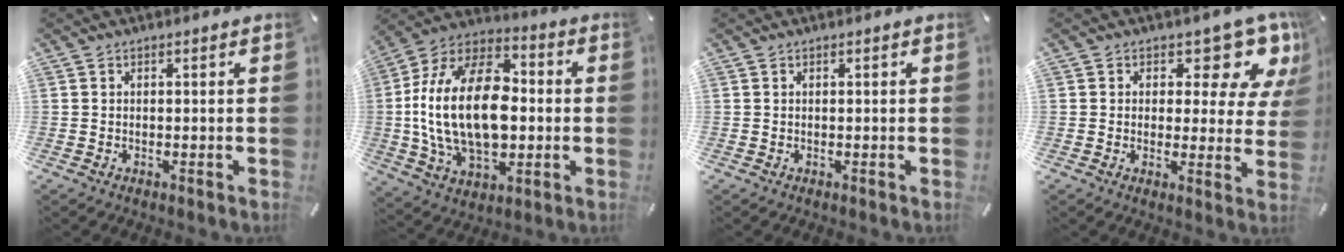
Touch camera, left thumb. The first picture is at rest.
{"total": 25.4, "force": [-0.7, 16.0, 19.7], "torque": [-0.407, 0.003, -0.010]}
{"total": 0.0}
{"total": 10.6, "force": [6.5, 5.4, 6.5], "torque": [-0.080, -0.050, 0.112]}